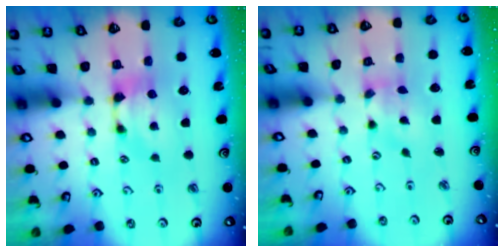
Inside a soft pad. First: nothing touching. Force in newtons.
{"total": 1.3, "press": 0.7, "slide": 1.0}